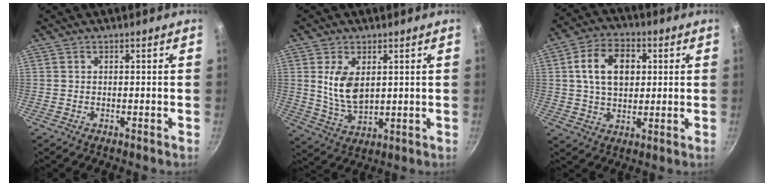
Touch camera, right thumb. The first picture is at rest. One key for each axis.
{"total": 8.4, "fx": 2.1, "fy": 4.7, "fz": 6.6, "tx": -0.119, "ty": -0.023, "tz": 0.050}
{"total": 11.7, "fx": 2.3, "fy": 8.1, "fz": 8.2, "tx": -0.120, "ty": 0.010, "tz": 0.032}